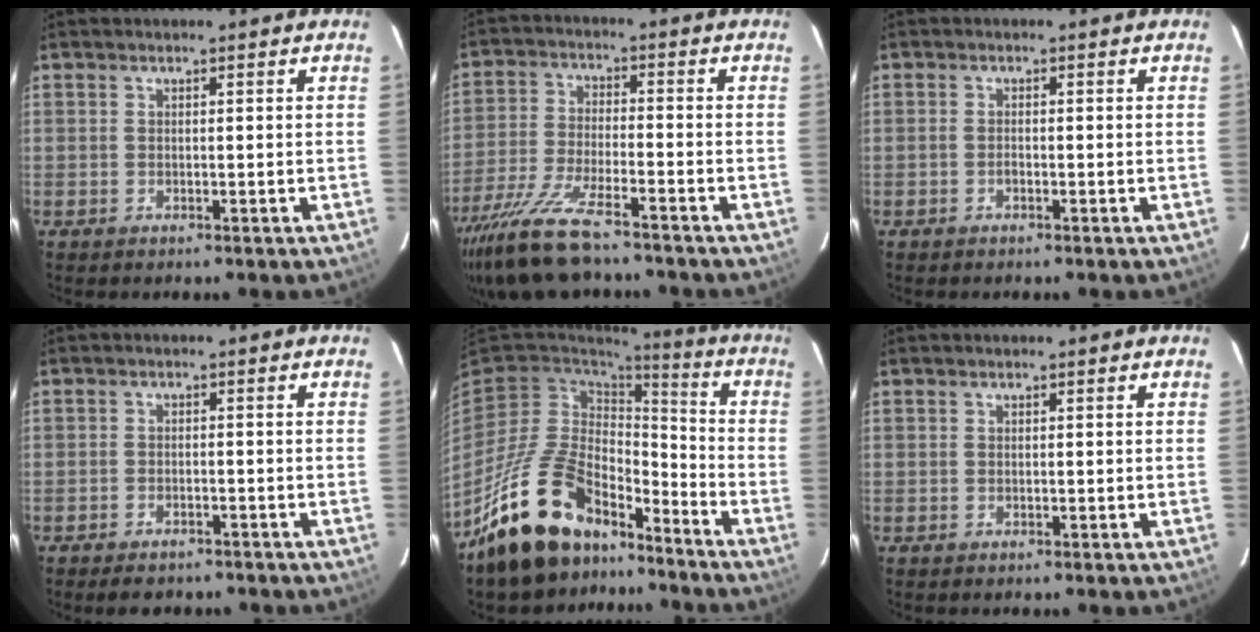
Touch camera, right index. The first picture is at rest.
{"total": 15.5, "force": [-12.5, 3.1, 8.6], "torque": [-0.187, -0.040, -0.226]}
{"total": 0.8, "force": [-0.5, 0.5, 0.4], "torque": [-0.008, 0.002, -0.009]}
{"total": 5.2, "force": [-4.3, 2.2, 1.8], "torque": [-0.046, -0.004, -0.061]}
{"total": 19.6, "force": [-14.6, 9.7, 8.9], "torque": [-0.182, 0.011, -0.232]}
{"total": 0.0}